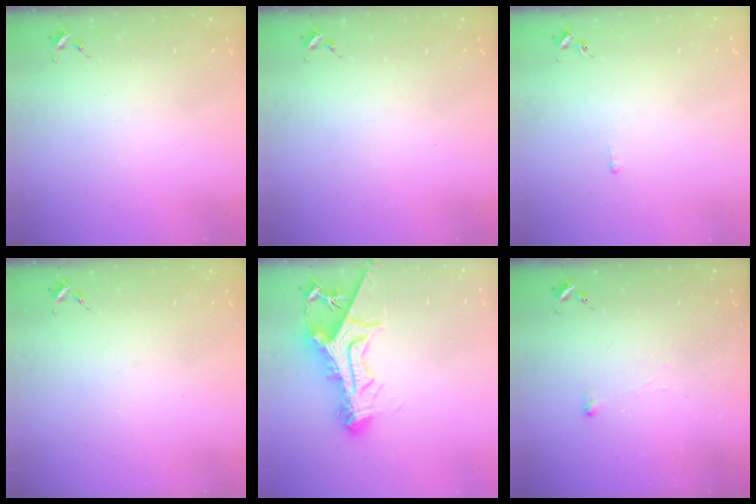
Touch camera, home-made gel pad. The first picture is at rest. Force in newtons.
{"total": 0.0}
{"total": 2.6, "press": 2.6, "slide": 0.4}
{"total": 0.0}
{"total": 16.0, "press": 15.9, "slide": 1.9}
{"total": 2.5, "press": 2.5, "slide": 0.2}